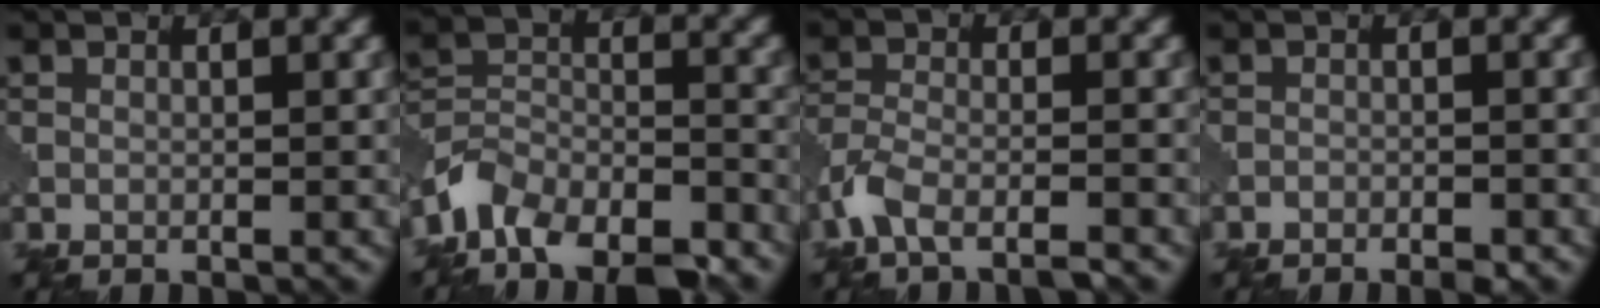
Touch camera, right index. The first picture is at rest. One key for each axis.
{"total": 9.5, "fx": -7.6, "fy": 4.5, "fz": 3.5, "tx": -0.063, "ty": -0.003, "tz": -0.133}
{"total": 4.4, "fx": -3.4, "fy": 1.1, "fz": 2.6, "tx": -0.059, "ty": -0.009, "tz": -0.079}
{"total": 1.7, "fx": -1.5, "fy": 0.4, "fz": 0.7, "tx": -0.016, "ty": 0.000, "tz": -0.027}